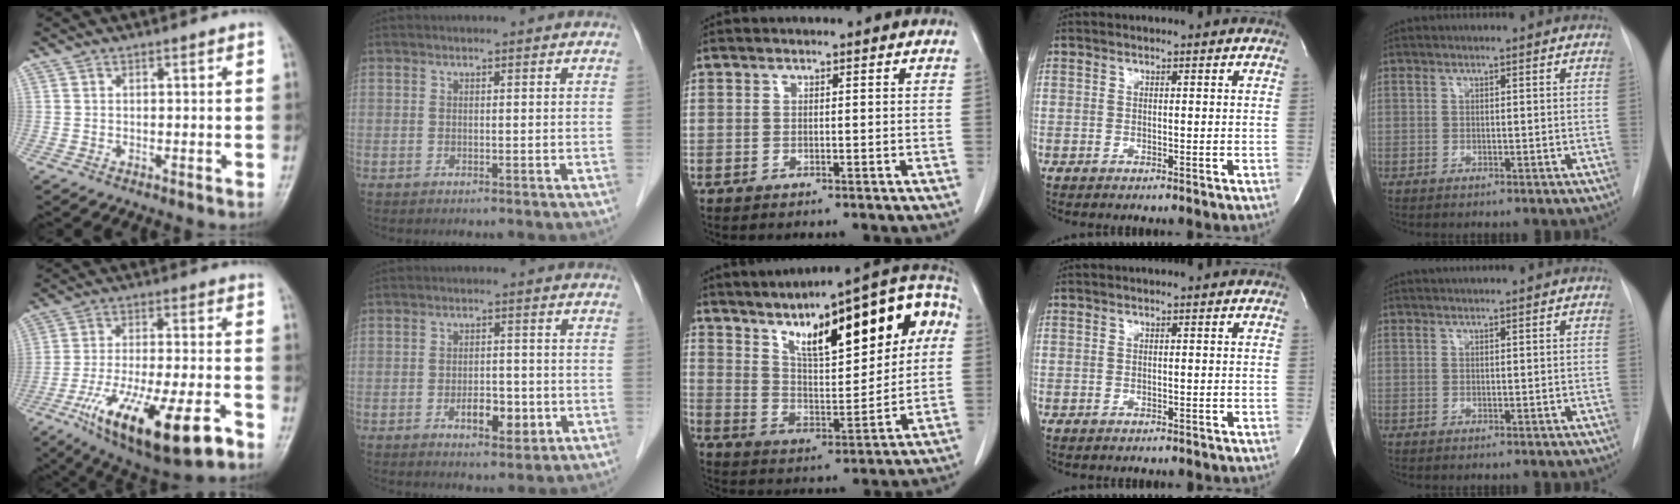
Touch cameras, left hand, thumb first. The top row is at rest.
{"thumb": {"total": 21.3, "force": [-10.5, 6.7, 17.3], "torque": [-0.304, 0.025, -0.162]}, "index": {"total": 5.2, "force": [-1.7, 2.5, 4.2], "torque": [-0.067, 0.002, -0.019]}, "middle": {"total": 21.8, "force": [8.6, 6.4, 19.0], "torque": [-0.283, 0.039, 0.134]}, "ring": {"total": 1.2, "force": [-1.0, 0.5, 0.3], "torque": [-0.011, 0.000, -0.011]}, "little": {"total": 1.6, "force": [1.4, -0.5, 0.6], "torque": [-0.004, 0.014, 0.029]}}